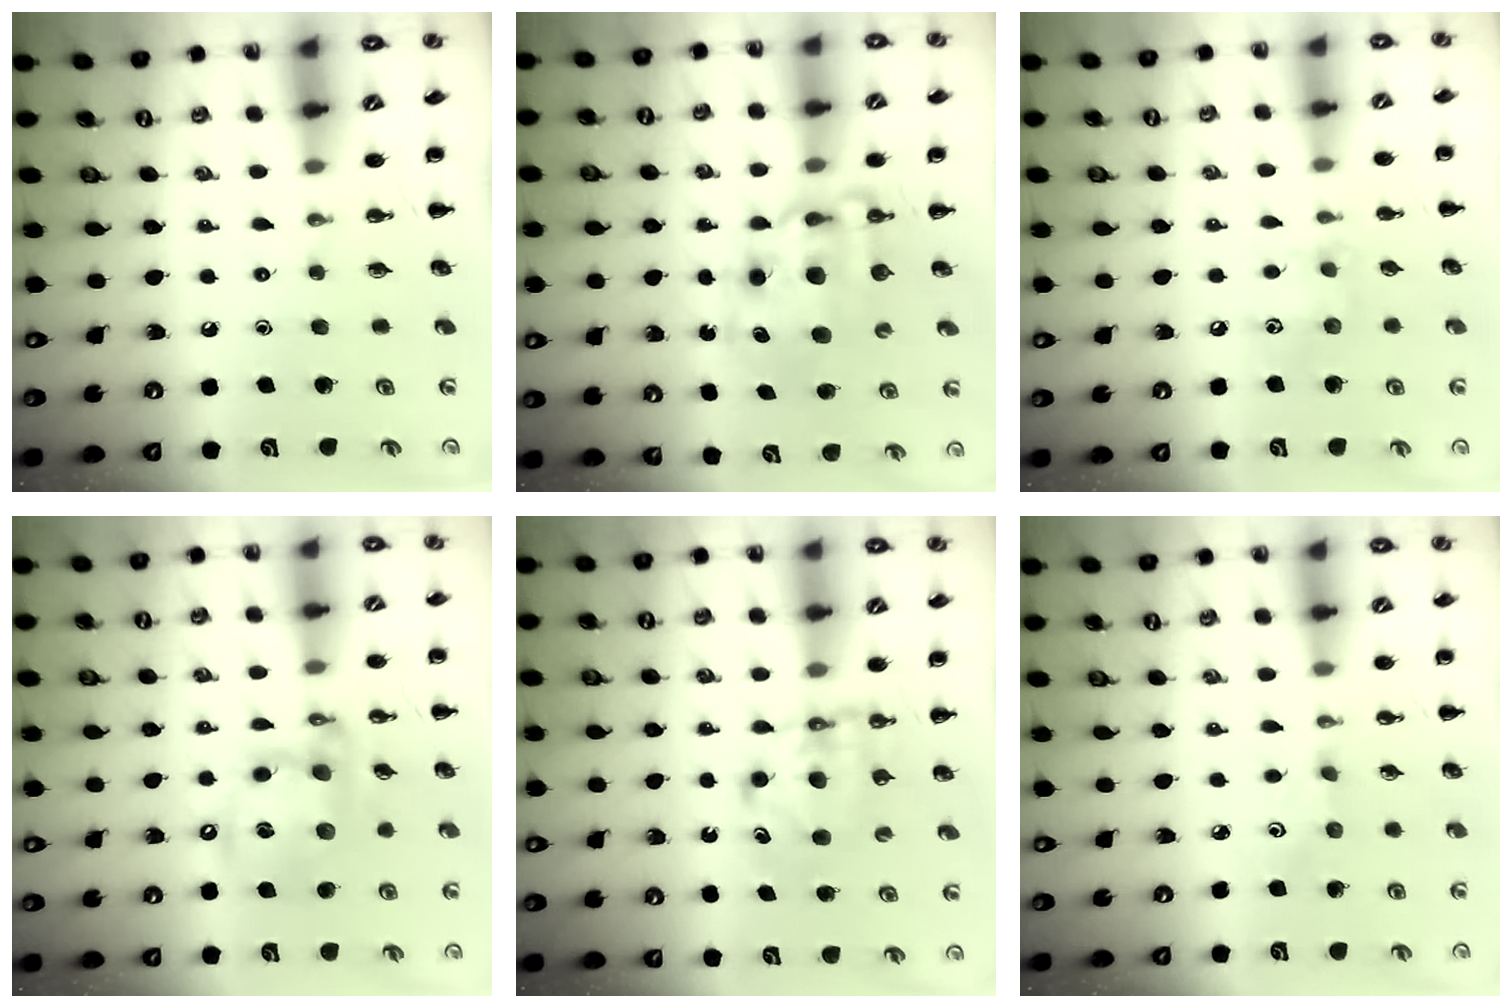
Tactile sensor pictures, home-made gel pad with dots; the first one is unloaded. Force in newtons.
{"total": 9.5, "press": 9.2, "slide": 2.4}
{"total": 6.6, "press": 6.5, "slide": 1.2}
{"total": 14.1, "press": 13.8, "slide": 3.0}
{"total": 6.0, "press": 5.9, "slide": 0.7}
{"total": 1.4, "press": 1.3, "slide": 0.4}